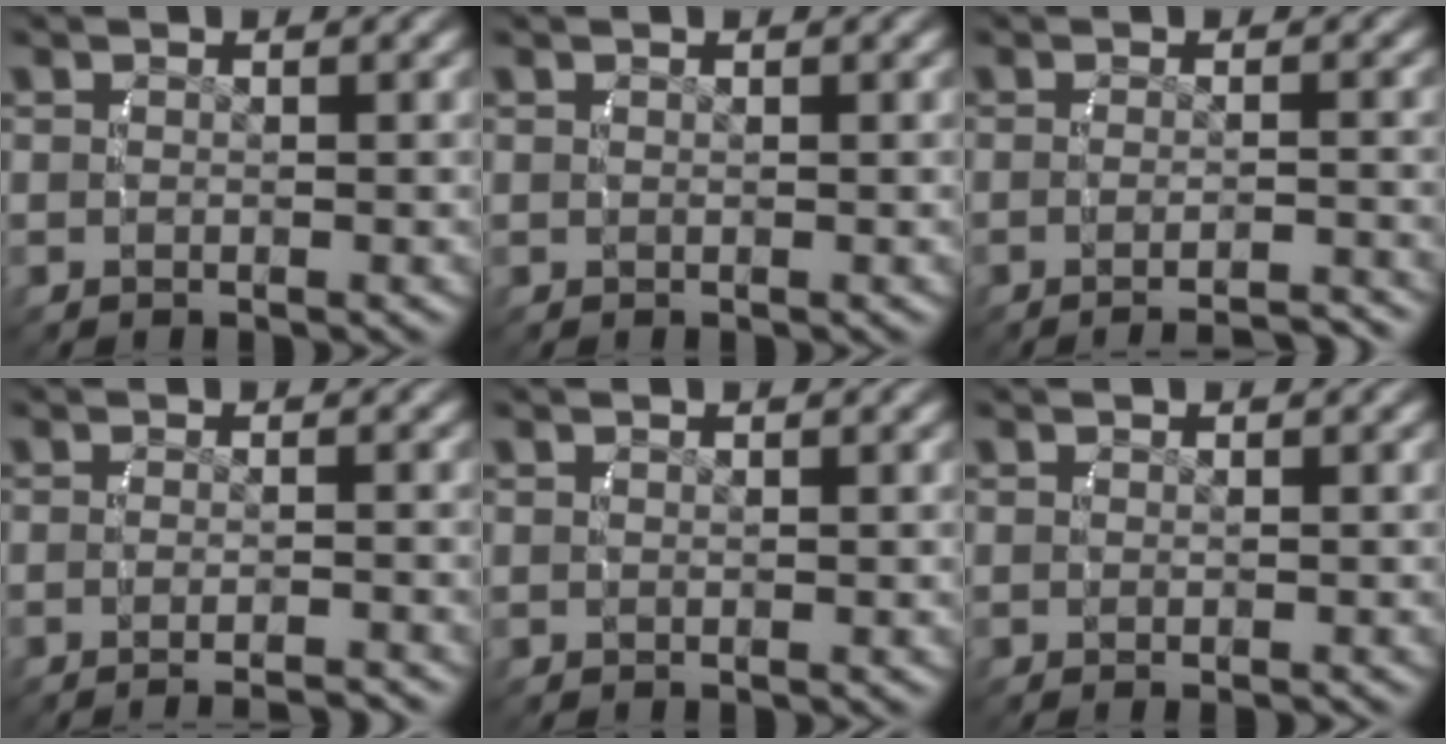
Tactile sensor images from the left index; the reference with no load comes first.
{"total": 0.0}
{"total": 5.9, "force": [-5.5, 0.9, 1.9], "torque": [-0.018, -0.012, -0.079]}
{"total": 3.7, "force": [-3.4, 0.3, 1.5], "torque": [-0.015, -0.008, -0.047]}
{"total": 0.0}
{"total": 0.6, "force": [-0.4, 0.0, 0.5], "torque": [-0.006, 0.001, -0.005]}